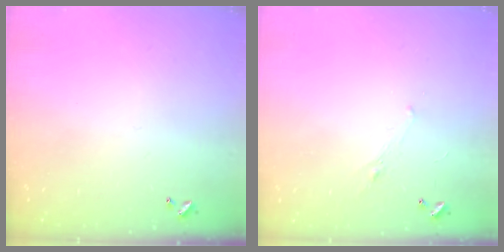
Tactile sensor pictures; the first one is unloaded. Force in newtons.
{"total": 0.7, "press": 0.2, "slide": 0.7}